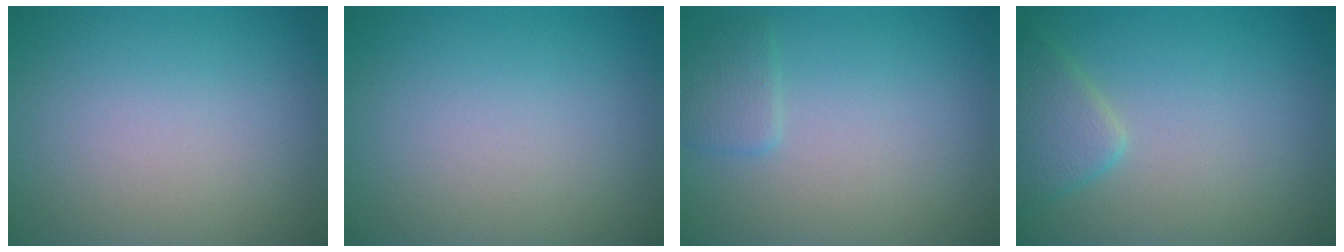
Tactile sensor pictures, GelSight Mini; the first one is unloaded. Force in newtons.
{"total": 0.0}
{"total": 1.4, "press": 1.4, "slide": 0.1}
{"total": 2.7, "press": 2.7, "slide": 0.2}